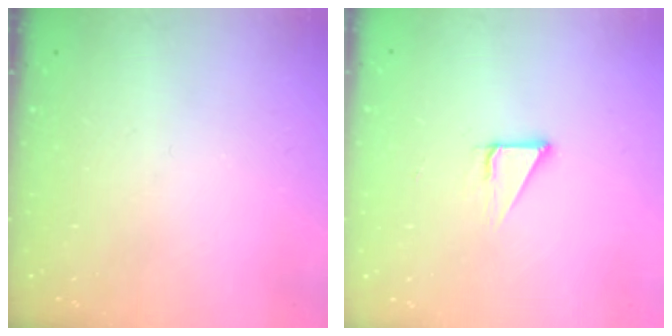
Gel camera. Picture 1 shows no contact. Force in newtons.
{"total": 2.8, "press": 2.8, "slide": 0.2}